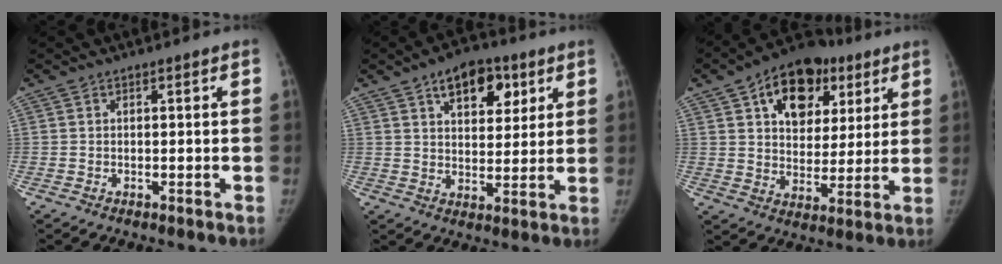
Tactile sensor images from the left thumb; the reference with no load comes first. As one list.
[{"total": 11.4, "force": [5.7, 6.7, 7.3], "torque": [-0.067, -0.019, 0.086]}, {"total": 17.6, "force": [8.2, 11.7, 10.4], "torque": [-0.108, -0.011, 0.129]}]